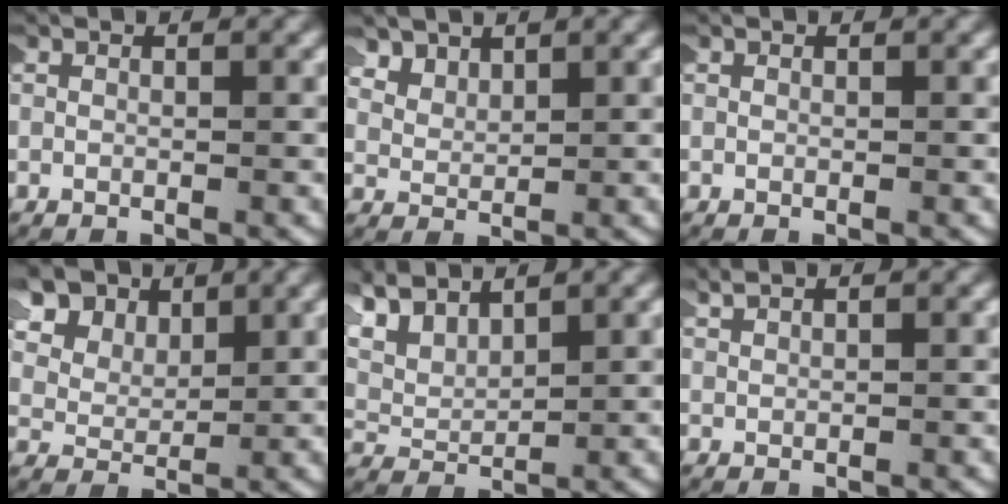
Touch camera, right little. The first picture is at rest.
{"total": 1.8, "force": [1.6, 0.6, 0.4], "torque": [-0.018, -0.006, 0.038]}
{"total": 0.0}
{"total": 8.5, "force": [4.7, 5.6, 4.3], "torque": [-0.087, 0.026, 0.060]}
{"total": 6.0, "force": [3.4, 3.7, 3.2], "torque": [-0.077, 0.005, 0.058]}
{"total": 1.5, "force": [1.3, 0.2, 0.6], "torque": [-0.009, 0.003, 0.026]}